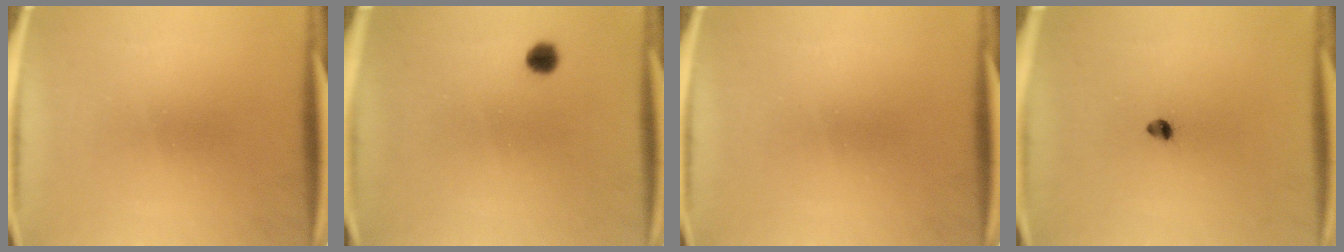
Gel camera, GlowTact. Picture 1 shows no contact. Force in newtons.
{"total": 2.3}
{"total": 0.0}
{"total": 1.7}